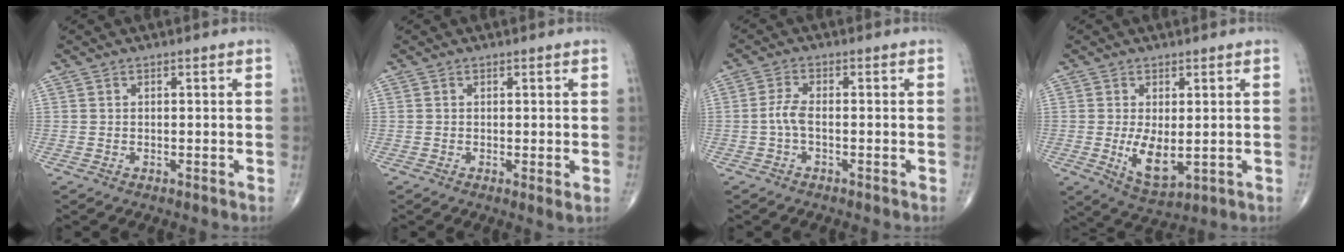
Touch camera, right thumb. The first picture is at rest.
{"total": 1.4, "force": [0.0, 0.2, 1.4], "torque": [-0.027, -0.008, -0.001]}
{"total": 2.8, "force": [-0.7, 1.0, 2.5], "torque": [-0.059, 0.004, -0.018]}
{"total": 6.9, "force": [-0.5, 3.2, 6.1], "torque": [-0.102, -0.021, 0.006]}